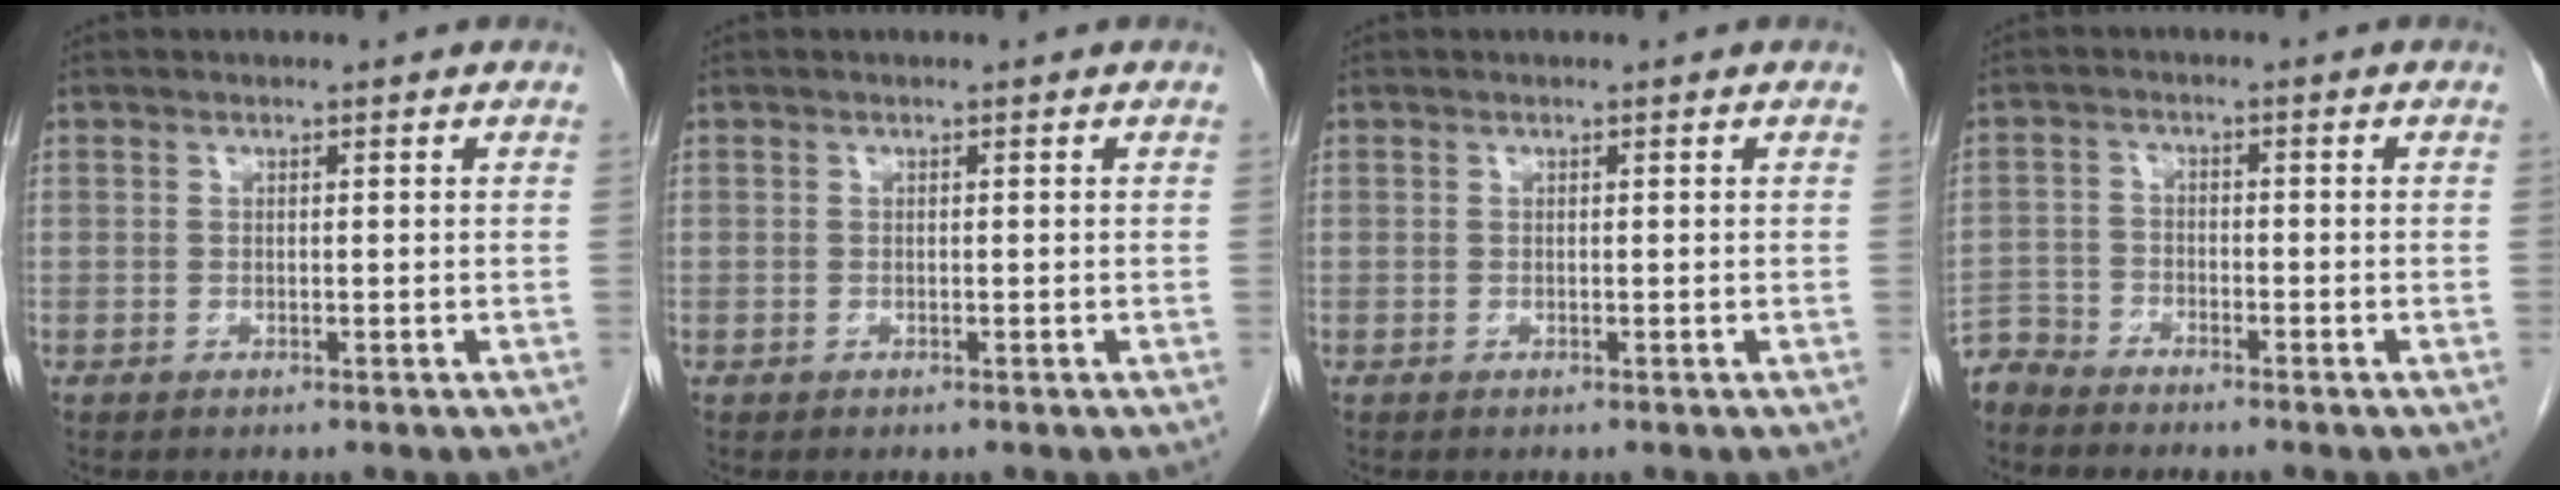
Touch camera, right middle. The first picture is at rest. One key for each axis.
{"total": 0.0}
{"total": 0.0}
{"total": 4.0, "fx": -3.9, "fy": 0.5, "fz": -0.4, "tx": 0.010, "ty": -0.013, "tz": -0.080}